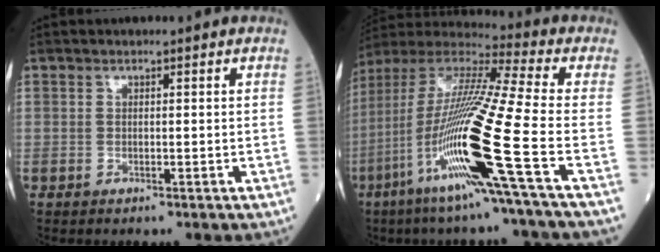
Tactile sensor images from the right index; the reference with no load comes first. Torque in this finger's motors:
{"motor_torque": [1.32, -0.82, 1.06, 0.21]}